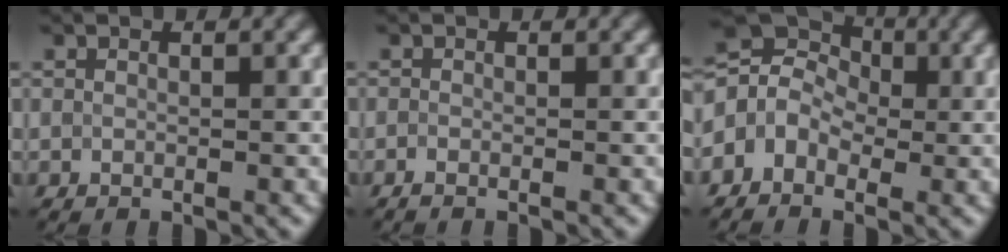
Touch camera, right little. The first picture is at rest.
{"total": 0.8, "force": [-0.6, 0.2, 0.5], "torque": [-0.008, -0.004, -0.014]}
{"total": 5.1, "force": [-0.6, 4.3, 2.7], "torque": [-0.042, 0.024, -0.026]}